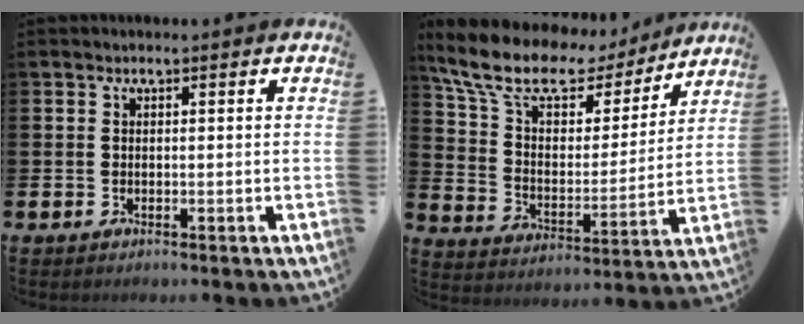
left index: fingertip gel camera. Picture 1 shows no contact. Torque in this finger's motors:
{"motor_torque": [1.11, -1.03, 0.63, 0.21]}